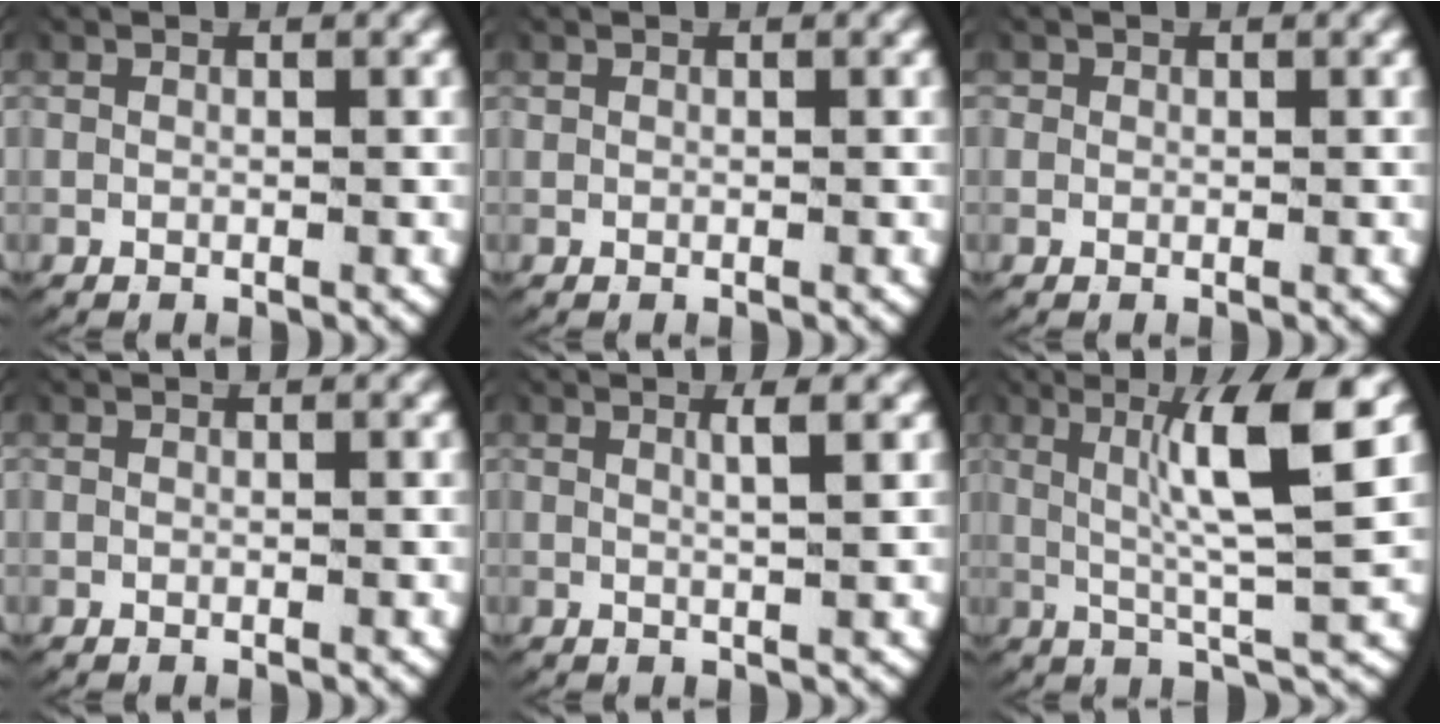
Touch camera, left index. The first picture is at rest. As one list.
[{"total": 0.0}, {"total": 0.6, "force": [0.2, 0.5, 0.0], "torque": [-0.003, -0.007, 0.005]}, {"total": 0.0}, {"total": 1.8, "force": [0.8, -0.3, 1.6], "torque": [-0.035, -0.005, 0.019]}, {"total": 7.8, "force": [2.1, 1.3, 7.4], "torque": [-0.121, 0.004, 0.034]}]